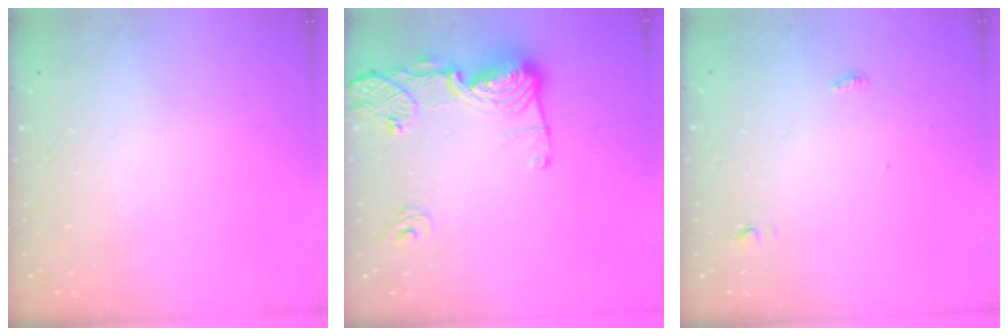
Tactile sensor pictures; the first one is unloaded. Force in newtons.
{"total": 15.9, "press": 15.9, "slide": 1.5}
{"total": 7.3, "press": 3.8, "slide": 6.3}